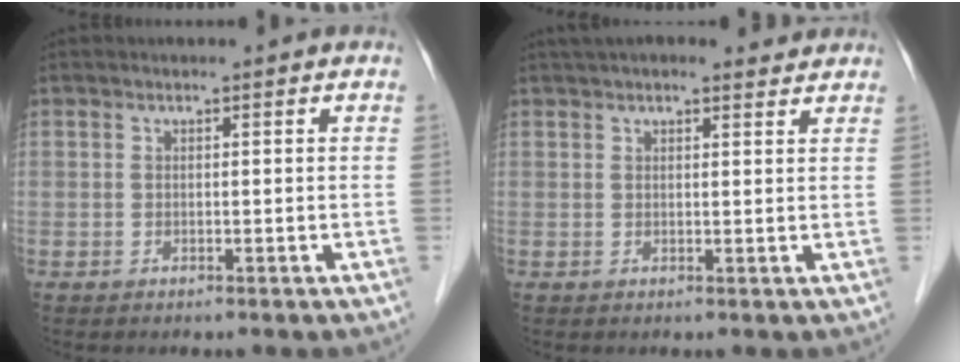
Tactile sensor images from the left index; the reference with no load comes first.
{"total": 7.6, "force": [6.6, 2.0, 3.2], "torque": [-0.045, 0.028, 0.087]}